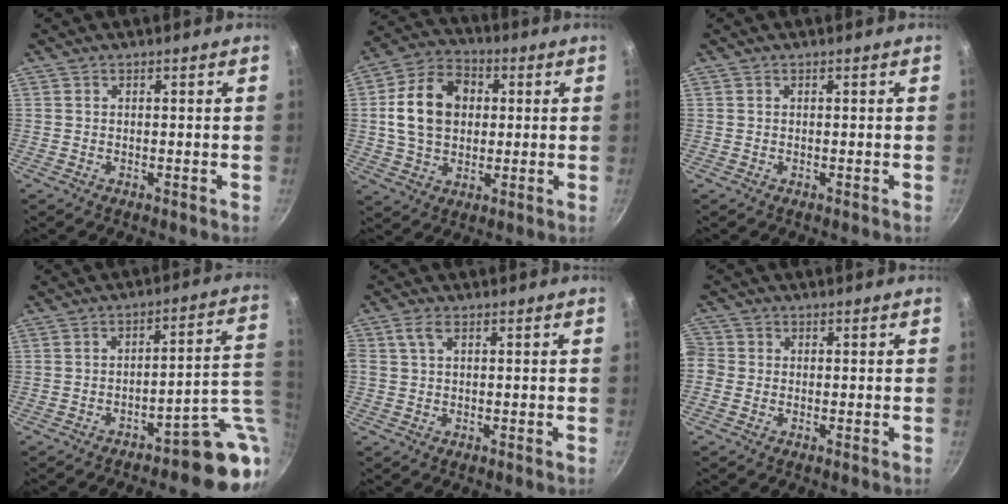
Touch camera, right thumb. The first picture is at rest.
{"total": 14.3, "force": [1.9, 10.6, 9.4], "torque": [-0.146, 0.017, 0.022]}
{"total": 0.0}
{"total": 11.5, "force": [-5.1, 3.6, 9.7], "torque": [-0.066, 0.043, -0.070]}
{"total": 2.7, "force": [0.9, 1.2, 2.2], "torque": [-0.048, 0.008, 0.017]}
{"total": 3.7, "force": [-0.9, 3.3, 1.3], "torque": [-0.031, 0.009, -0.031]}